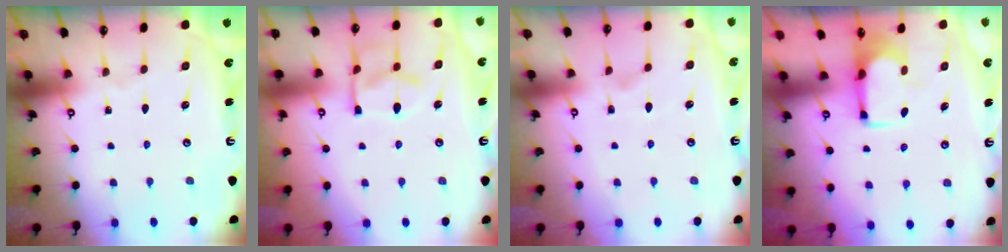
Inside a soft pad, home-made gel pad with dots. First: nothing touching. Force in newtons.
{"total": 11.8, "press": 11.8, "slide": 1.2}
{"total": 1.2, "press": 0.5, "slide": 1.1}
{"total": 1.6, "press": 1.5, "slide": 0.6}